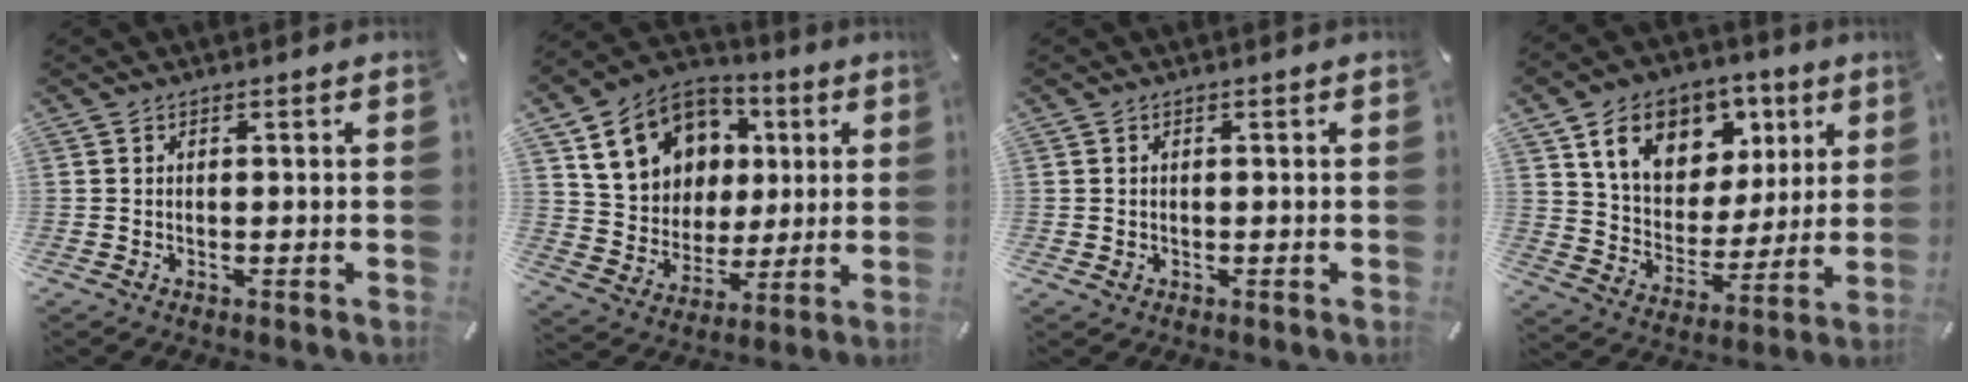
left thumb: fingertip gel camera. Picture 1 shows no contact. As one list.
[{"total": 15.7, "force": [5.1, 13.7, 5.6], "torque": [-0.099, -0.012, 0.108]}, {"total": 0.8, "force": [0.1, 0.8, 0.2], "torque": [-0.004, 0.006, 0.000]}, {"total": 14.5, "force": [7.8, 10.9, 5.7], "torque": [-0.109, -0.031, 0.148]}]